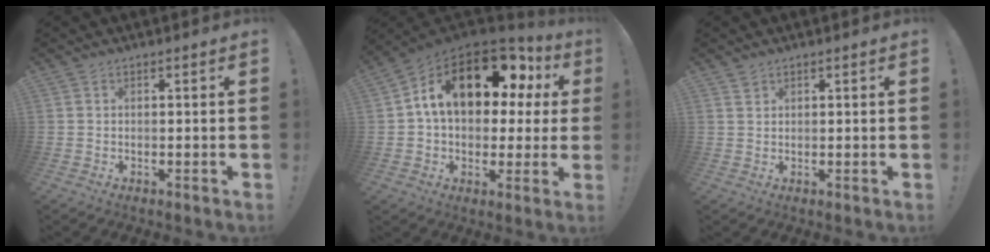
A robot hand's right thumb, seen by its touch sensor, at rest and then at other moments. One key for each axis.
{"total": 19.7, "fx": 7.7, "fy": 10.5, "fz": 14.8, "tx": -0.220, "ty": -0.028, "tz": 0.131}
{"total": 1.3, "fx": 1.1, "fy": 0.7, "fz": 0.4, "tx": 0.001, "ty": -0.005, "tz": 0.019}